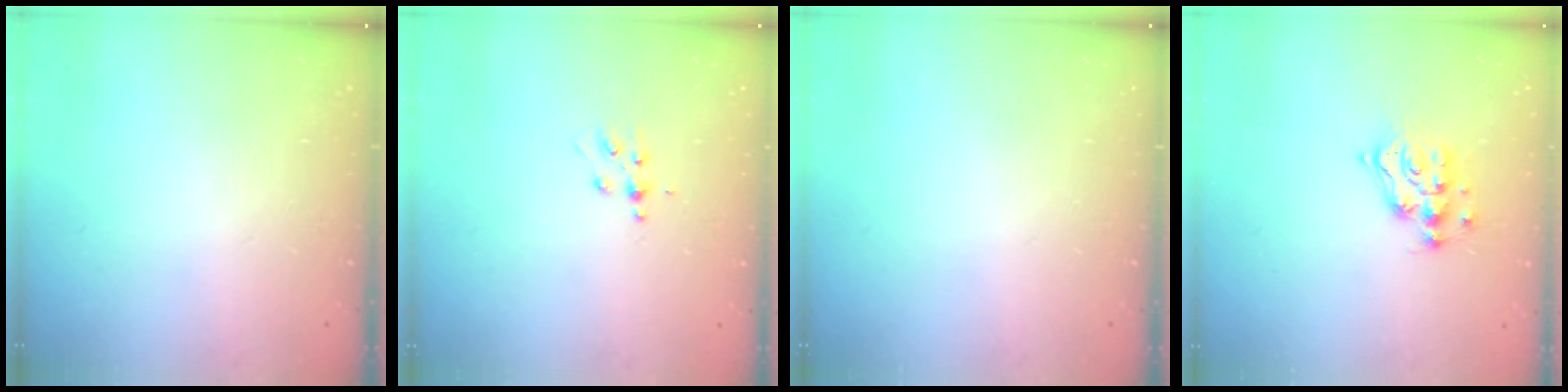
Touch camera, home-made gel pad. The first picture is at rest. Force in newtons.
{"total": 5.2, "press": 5.1, "slide": 0.8}
{"total": 0.0}
{"total": 10.2, "press": 10.2, "slide": 0.8}